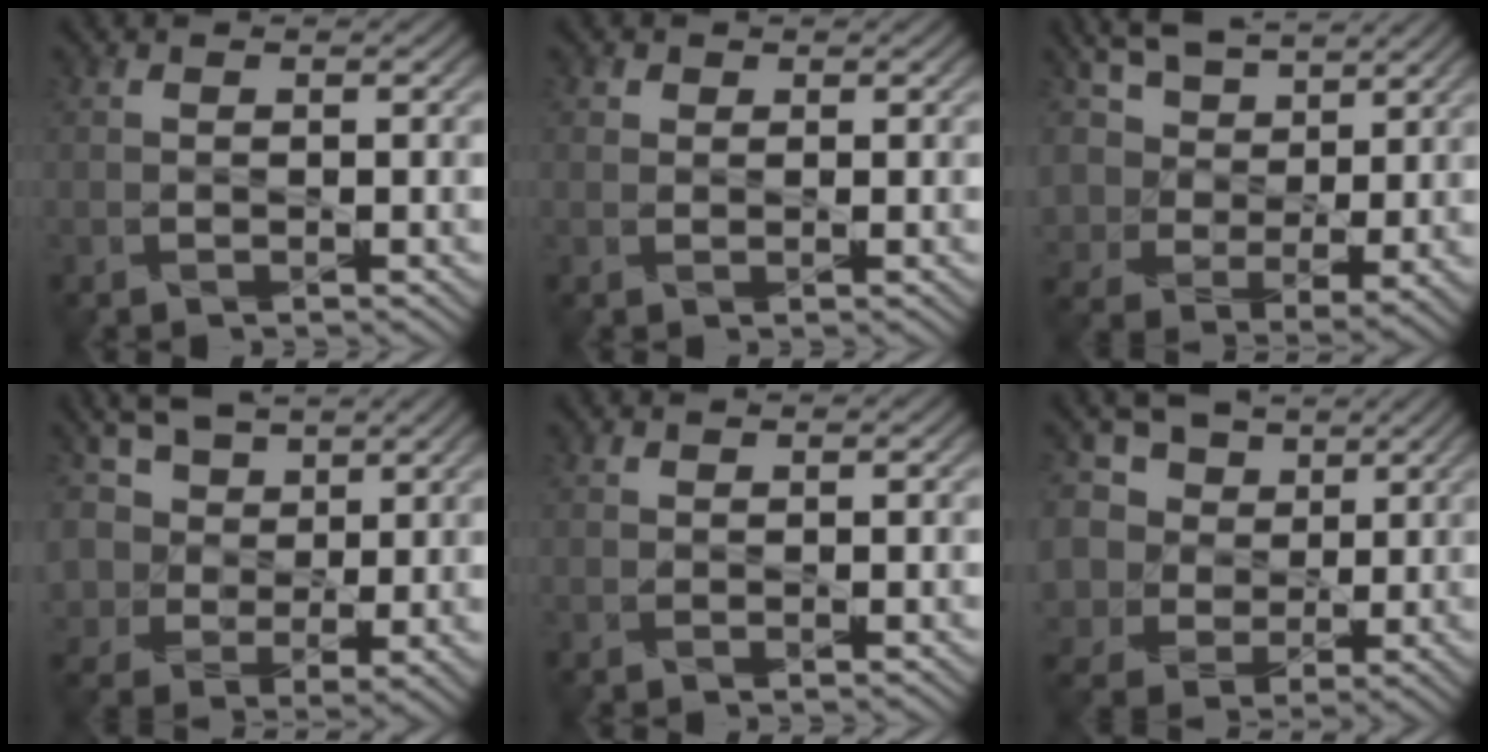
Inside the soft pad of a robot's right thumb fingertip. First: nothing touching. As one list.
[{"total": 0.9, "force": [0.6, 0.7, 0.2], "torque": [-0.004, -0.002, 0.007]}, {"total": 10.4, "force": [6.5, 6.4, 5.0], "torque": [-0.135, 0.008, 0.127]}, {"total": 10.1, "force": [5.6, 6.9, 4.8], "torque": [-0.133, 0.007, 0.108]}, {"total": 0.7, "force": [0.7, 0.1, 0.1], "torque": [-0.007, 0.000, 0.016]}, {"total": 11.5, "force": [5.6, 9.0, 4.5], "torque": [-0.165, 0.028, 0.108]}]